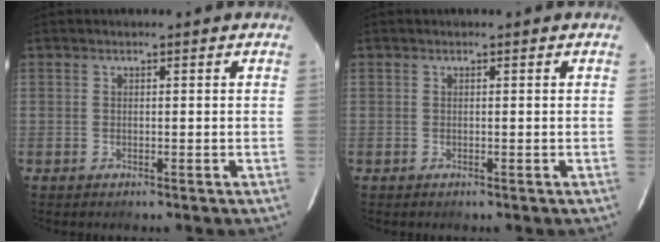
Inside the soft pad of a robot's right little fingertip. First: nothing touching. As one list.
[{"total": 0.0}]